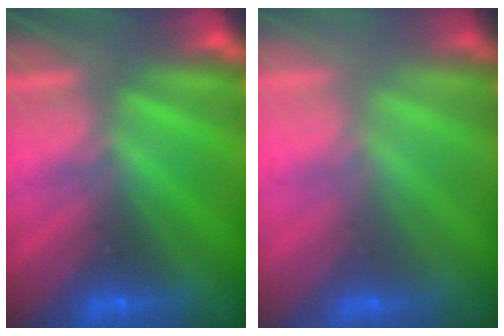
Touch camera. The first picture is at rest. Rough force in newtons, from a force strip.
{"total": 2.0}